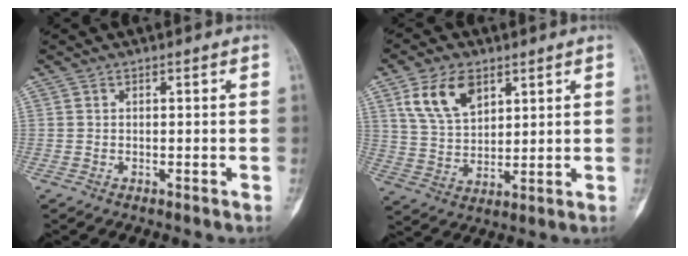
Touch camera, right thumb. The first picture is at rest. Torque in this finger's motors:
{"motor_torque": [-0.08, 0.14, 0.28, -0.14, 0.12]}